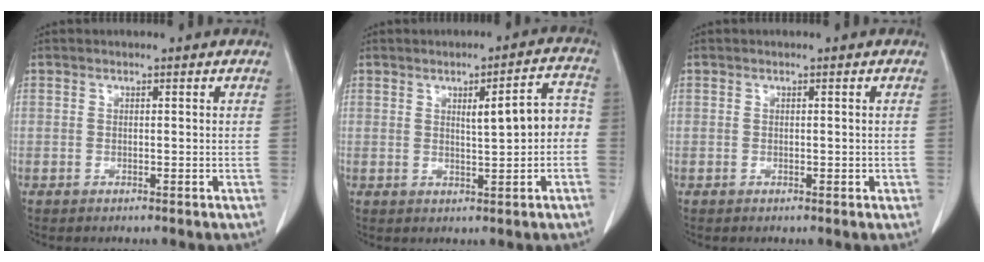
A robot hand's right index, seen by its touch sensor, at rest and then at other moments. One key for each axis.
{"total": 6.2, "fx": 0.1, "fy": 1.3, "fz": 6.1, "tx": -0.083, "ty": 0.022, "tz": 0.004}
{"total": 0.7, "fx": -0.2, "fy": 0.4, "fz": 0.5, "tx": -0.007, "ty": 0.000, "tz": -0.003}